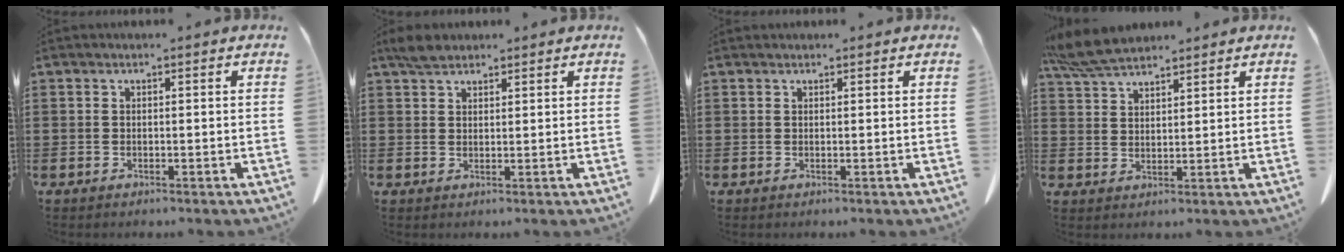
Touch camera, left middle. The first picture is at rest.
{"total": 2.9, "force": [2.4, 1.1, 1.1], "torque": [-0.028, 0.003, 0.047]}
{"total": 0.5, "force": [0.5, 0.1, 0.0], "torque": [-0.002, -0.001, 0.011]}
{"total": 6.5, "force": [5.7, 1.5, 2.7], "torque": [-0.072, -0.010, 0.110]}